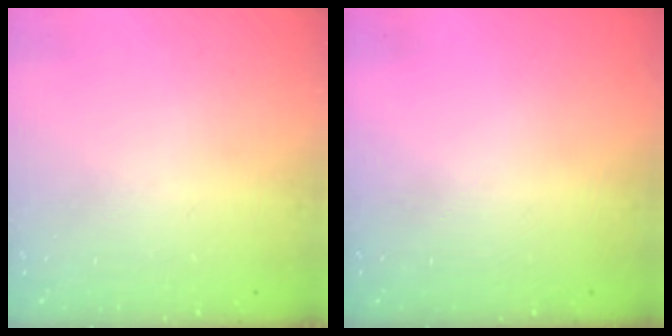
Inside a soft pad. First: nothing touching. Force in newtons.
{"total": 0.0}